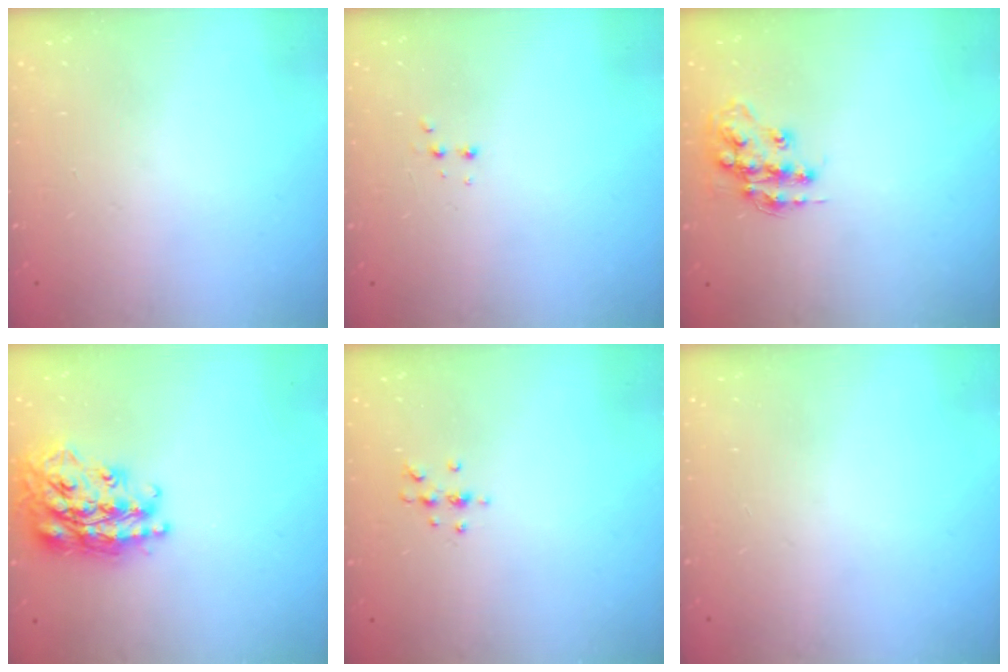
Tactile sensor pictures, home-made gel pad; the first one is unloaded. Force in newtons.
{"total": 2.9, "press": 2.7, "slide": 1.0}
{"total": 13.3, "press": 13.3, "slide": 0.8}
{"total": 23.2, "press": 23.2, "slide": 1.8}
{"total": 5.2, "press": 5.2, "slide": 0.6}
{"total": 0.0}